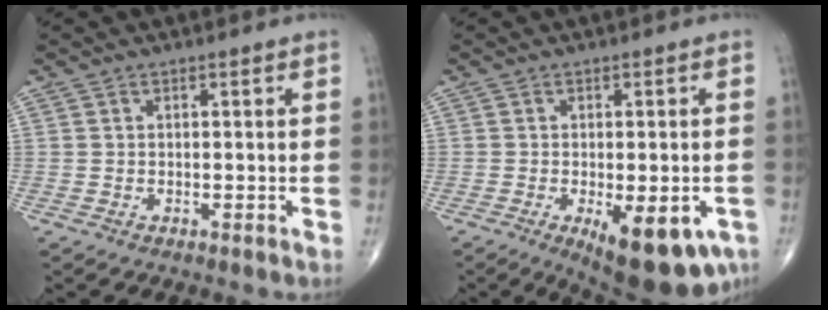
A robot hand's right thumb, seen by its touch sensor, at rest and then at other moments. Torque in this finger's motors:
{"motor_torque": [1.73, 1.57, 0.73, -0.19, 0.24]}